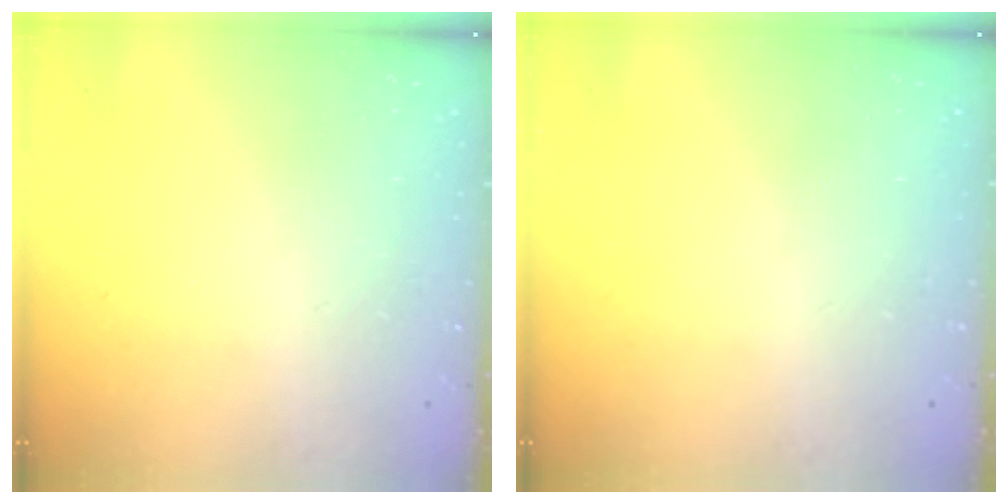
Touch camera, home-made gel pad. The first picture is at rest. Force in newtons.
{"total": 0.0}